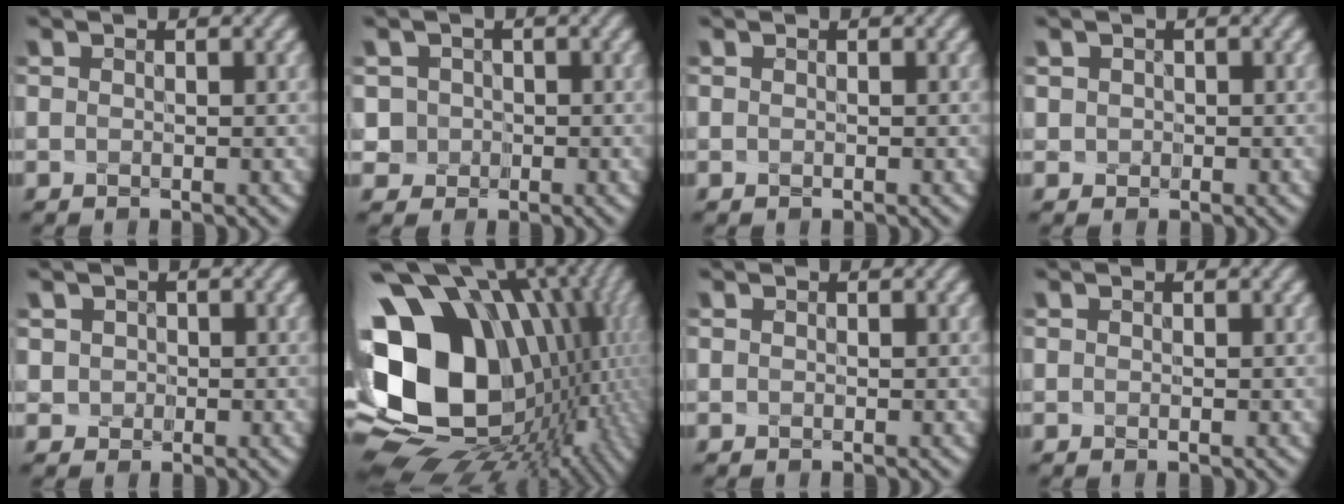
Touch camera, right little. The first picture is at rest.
{"total": 2.1, "force": [0.1, 2.1, -0.1], "torque": [-0.001, 0.009, -0.002]}
{"total": 0.0}
{"total": 1.0, "force": [0.2, 0.9, 0.0], "torque": [-0.011, 0.012, -0.006]}
{"total": 1.7, "force": [0.4, 1.7, 0.2], "torque": [-0.019, 0.009, 0.004]}
{"total": 18.3, "force": [0.0, 14.3, 11.4], "torque": [-0.227, -0.010, 0.030]}
{"total": 0.0}
{"total": 0.0}